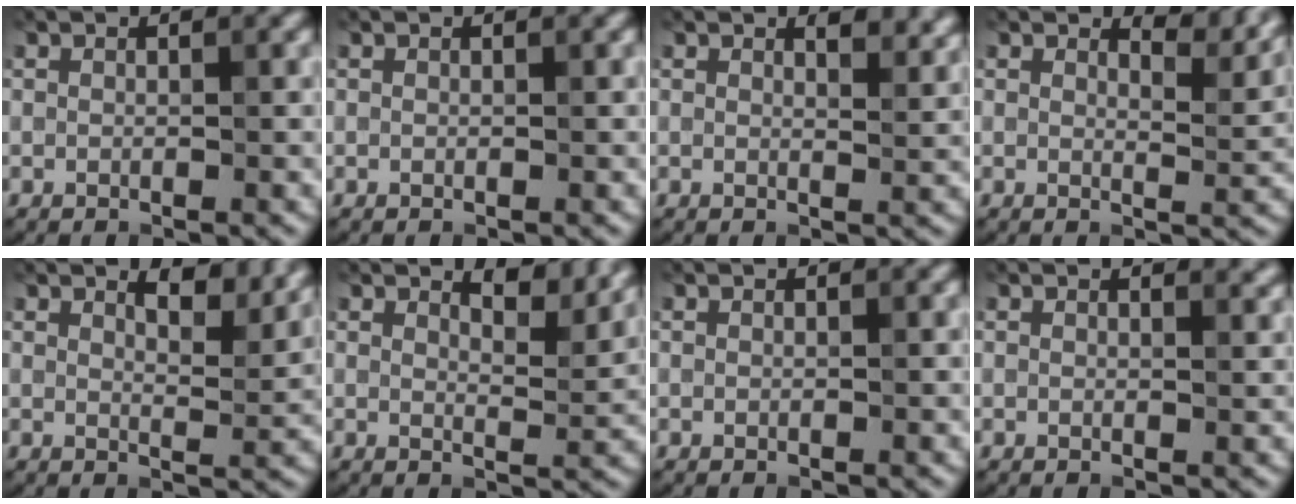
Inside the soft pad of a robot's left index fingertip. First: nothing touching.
{"total": 0.0}
{"total": 2.4, "force": [1.8, 0.8, 1.4], "torque": [-0.013, -0.003, 0.029]}
{"total": 3.6, "force": [3.1, 0.9, 1.6], "torque": [-0.024, -0.004, 0.040]}
{"total": 4.5, "force": [3.3, 1.4, 2.7], "torque": [-0.040, -0.001, 0.047]}
{"total": 3.9, "force": [3.1, 1.0, 2.1], "torque": [-0.030, -0.003, 0.042]}
{"total": 0.0}
{"total": 1.3, "force": [1.1, 0.3, 0.5], "torque": [-0.003, 0.000, 0.012]}